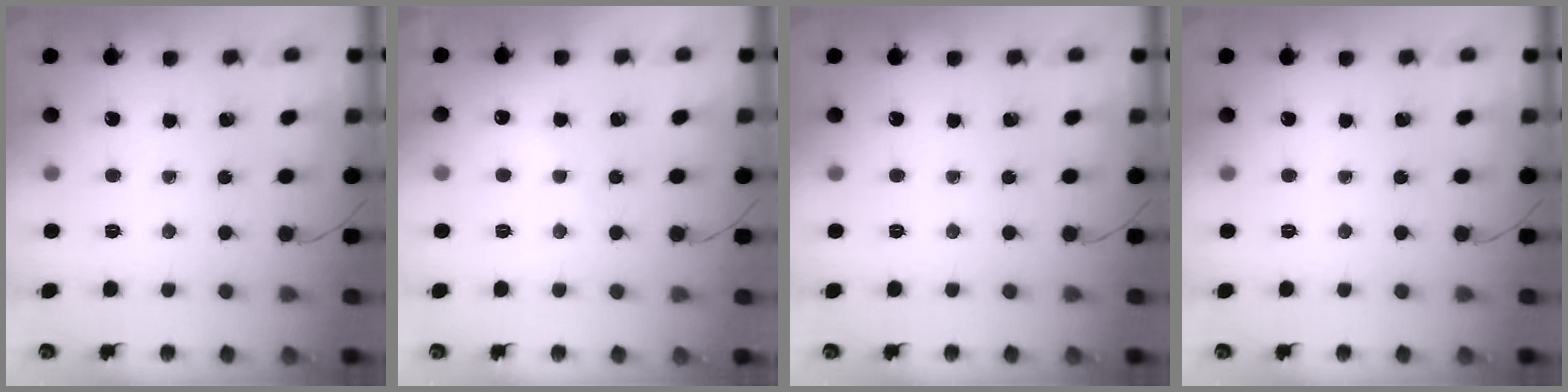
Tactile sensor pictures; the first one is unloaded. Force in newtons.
{"total": 5.7, "press": 5.6, "slide": 1.1}
{"total": 0.0}
{"total": 0.0}